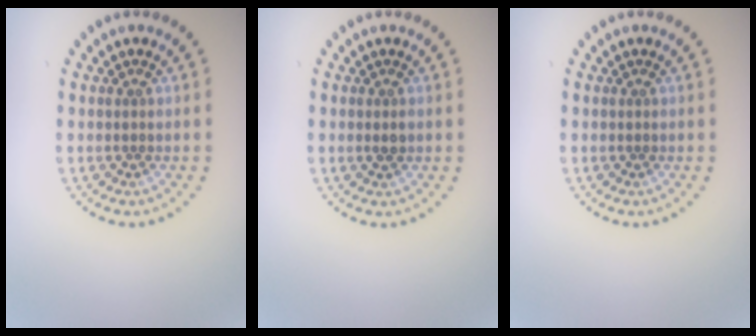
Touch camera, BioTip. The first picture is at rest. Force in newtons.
{"total": 0.8, "press": 0.7, "slide": 0.3}
{"total": 0.0}